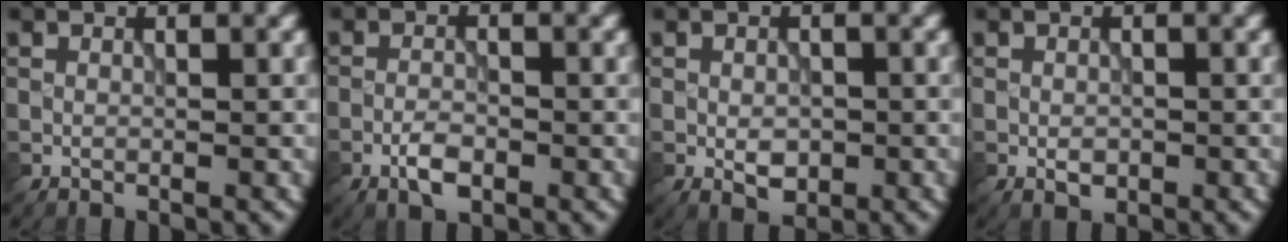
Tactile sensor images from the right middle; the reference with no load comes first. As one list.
[{"total": 2.4, "force": [-1.2, 1.0, 1.8], "torque": [-0.032, 0.001, -0.027]}, {"total": 2.5, "force": [-0.6, 1.5, 1.8], "torque": [-0.031, -0.003, -0.008]}, {"total": 1.3, "force": [-0.4, 0.8, 0.9], "torque": [-0.014, -0.001, -0.007]}]